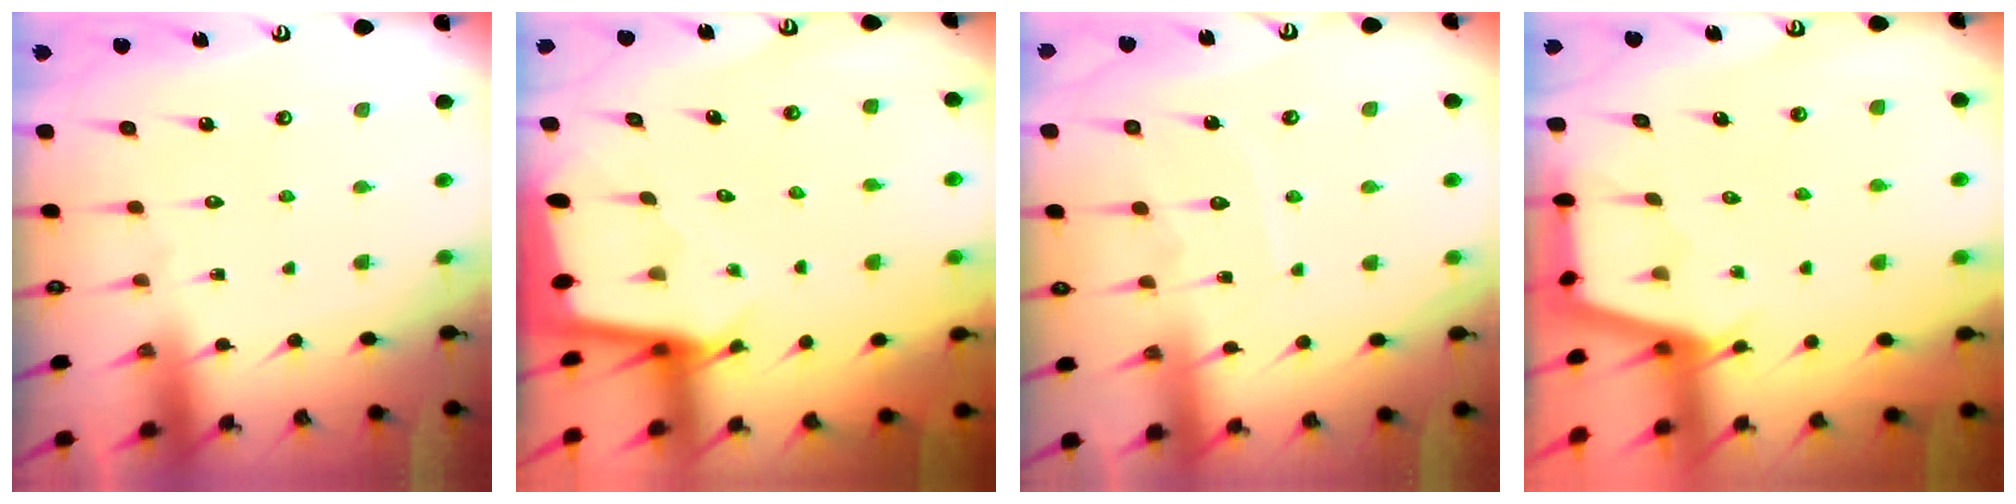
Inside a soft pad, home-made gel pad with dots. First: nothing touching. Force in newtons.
{"total": 2.5, "press": 2.5, "slide": 0.2}
{"total": 5.9, "press": 5.9, "slide": 0.5}
{"total": 2.8, "press": 2.8, "slide": 0.3}